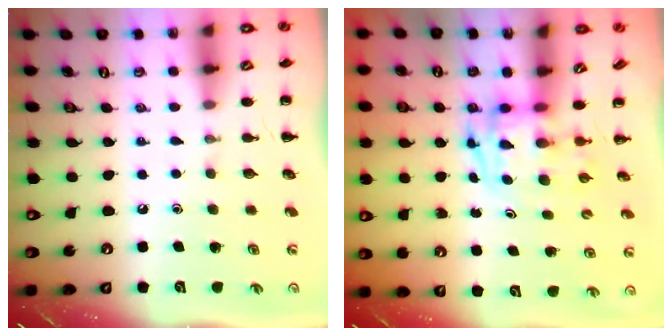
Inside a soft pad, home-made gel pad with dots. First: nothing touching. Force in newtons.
{"total": 3.2, "press": 3.1, "slide": 0.6}